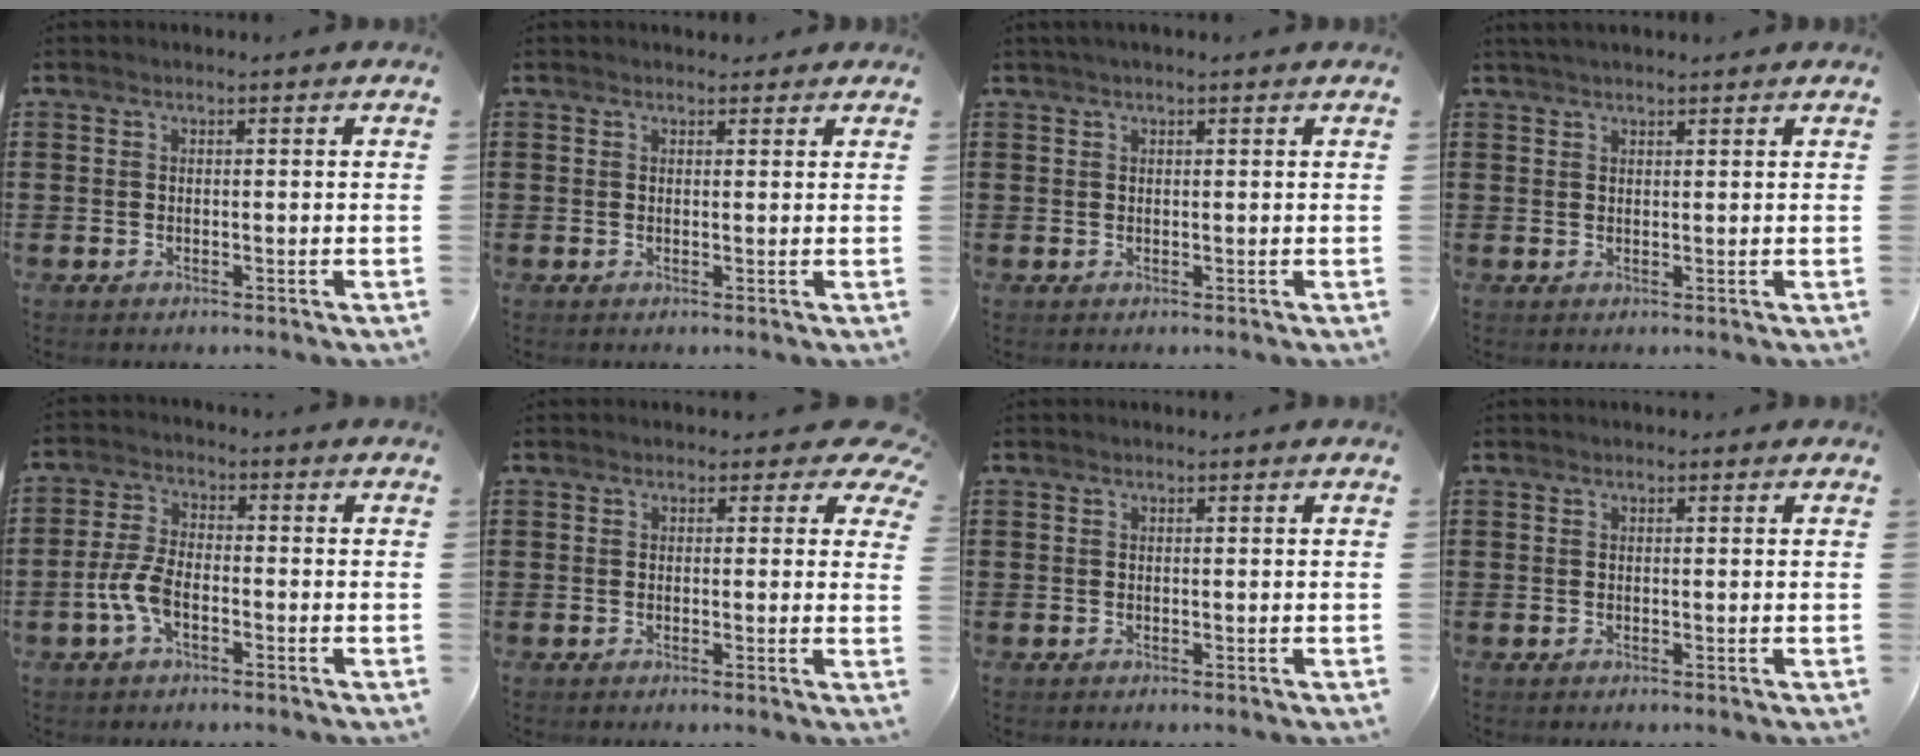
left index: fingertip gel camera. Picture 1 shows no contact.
{"total": 1.1, "force": [0.9, 0.7, 0.2], "torque": [0.002, 0.002, 0.015]}
{"total": 0.9, "force": [0.5, 0.1, 0.7], "torque": [-0.014, 0.001, 0.009]}
{"total": 1.6, "force": [1.4, 0.2, 0.6], "torque": [-0.013, 0.001, 0.027]}
{"total": 5.5, "force": [-2.1, 2.6, 4.4], "torque": [-0.115, -0.002, -0.049]}
{"total": 2.5, "force": [1.2, 1.5, 1.5], "torque": [-0.015, -0.003, 0.012]}
{"total": 0.0}
{"total": 0.0}